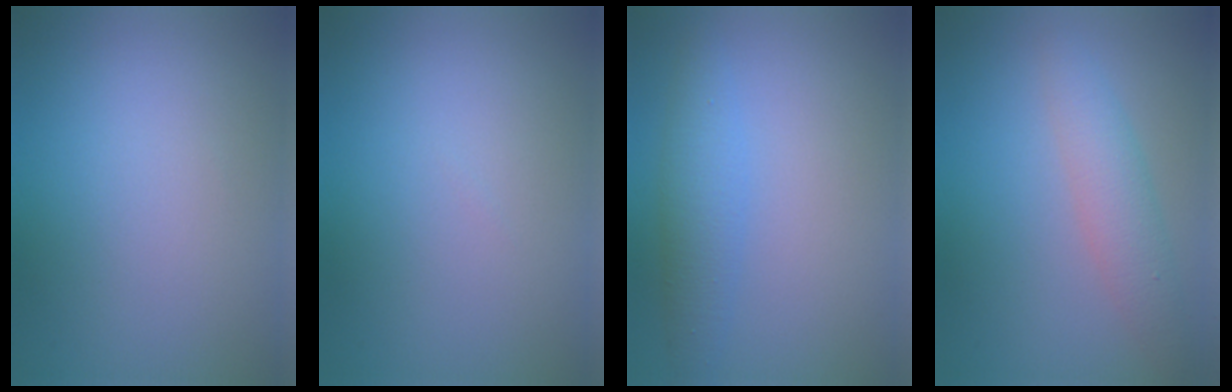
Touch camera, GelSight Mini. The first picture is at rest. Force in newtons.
{"total": 0.0}
{"total": 2.8, "press": 2.8, "slide": 0.0}
{"total": 3.2, "press": 3.2, "slide": 0.1}